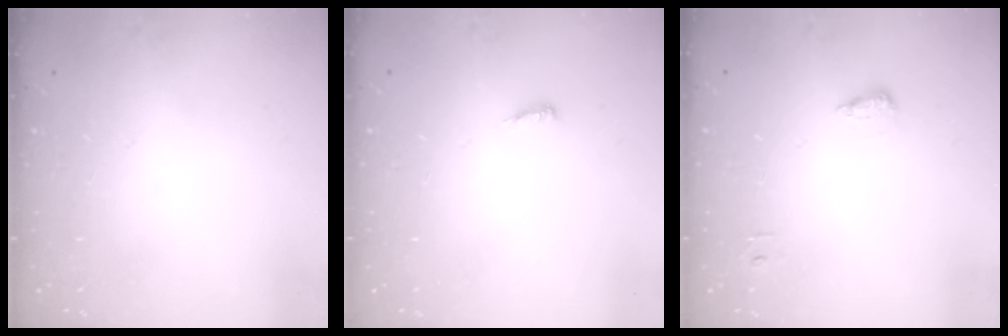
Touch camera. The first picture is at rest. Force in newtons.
{"total": 4.3, "press": 4.1, "slide": 1.3}
{"total": 4.9, "press": 4.8, "slide": 1.0}